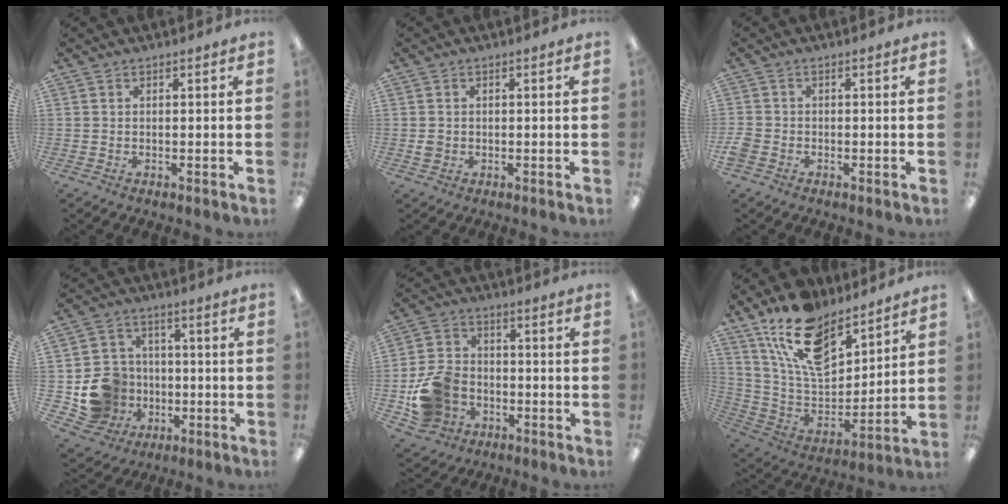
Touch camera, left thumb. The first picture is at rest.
{"total": 1.8, "force": [-0.2, 1.7, 0.6], "torque": [-0.011, 0.003, -0.006]}
{"total": 2.5, "force": [-1.4, 1.8, 1.1], "torque": [-0.023, 0.002, -0.026]}
{"total": 12.4, "force": [-2.9, 11.4, 3.8], "torque": [-0.092, 0.027, -0.037]}
{"total": 12.6, "force": [-4.6, 10.3, 5.7], "torque": [-0.125, 0.038, -0.076]}
{"total": 18.6, "force": [12.9, 9.3, 9.7], "torque": [-0.190, -0.067, 0.236]}